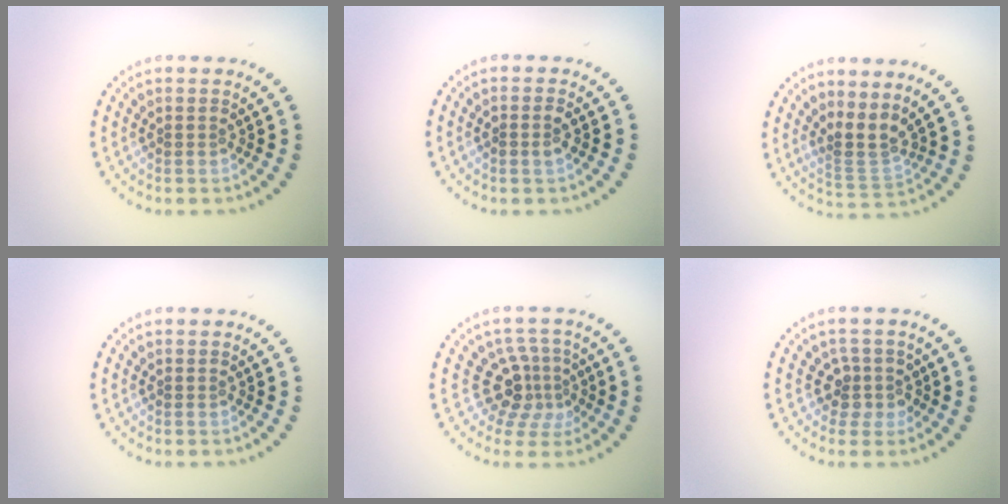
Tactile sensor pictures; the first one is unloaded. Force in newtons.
{"total": 1.3, "press": 1.3, "slide": 0.1}
{"total": 2.8, "press": 1.9, "slide": 2.0}
{"total": 0.0}
{"total": 3.7, "press": 2.5, "slide": 2.8}
{"total": 2.3, "press": 1.7, "slide": 1.5}